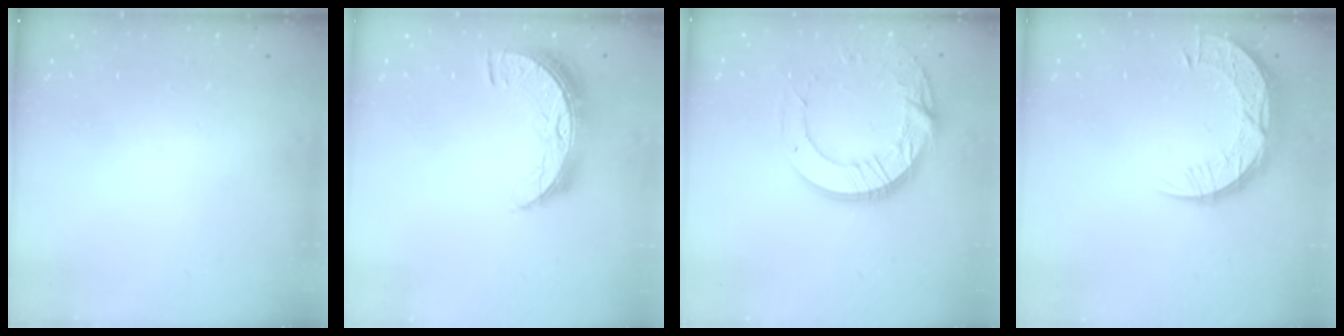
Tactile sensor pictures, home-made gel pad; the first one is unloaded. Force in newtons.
{"total": 9.9, "press": 9.9, "slide": 0.7}
{"total": 16.7, "press": 16.7, "slide": 1.4}
{"total": 12.8, "press": 12.8, "slide": 0.9}